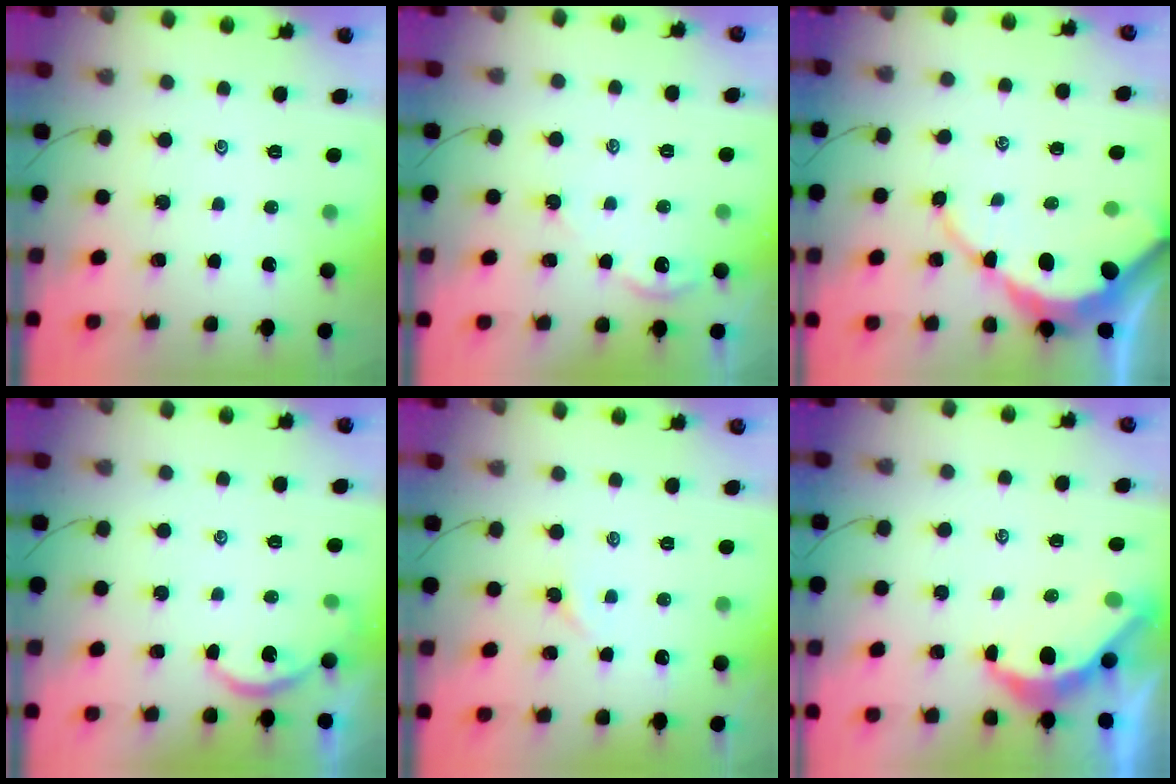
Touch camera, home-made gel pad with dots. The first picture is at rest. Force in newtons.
{"total": 2.9, "press": 2.9, "slide": 0.3}
{"total": 10.0, "press": 10.0, "slide": 1.1}
{"total": 5.3, "press": 5.3, "slide": 0.5}
{"total": 3.0, "press": 2.9, "slide": 0.6}
{"total": 6.3, "press": 6.3, "slide": 0.5}